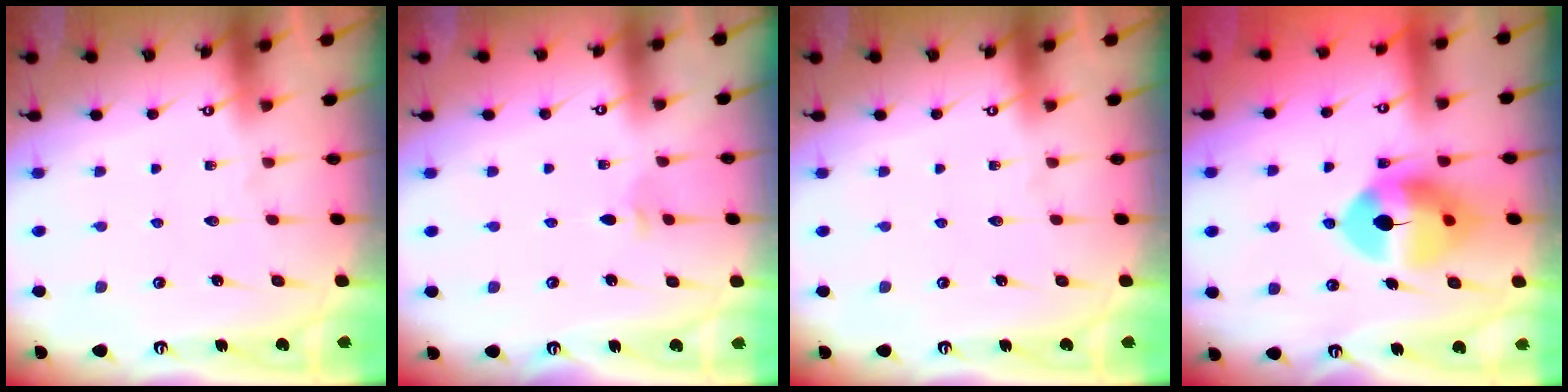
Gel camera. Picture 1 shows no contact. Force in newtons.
{"total": 2.8, "press": 2.7, "slide": 0.6}
{"total": 0.0}
{"total": 11.3, "press": 11.1, "slide": 2.0}